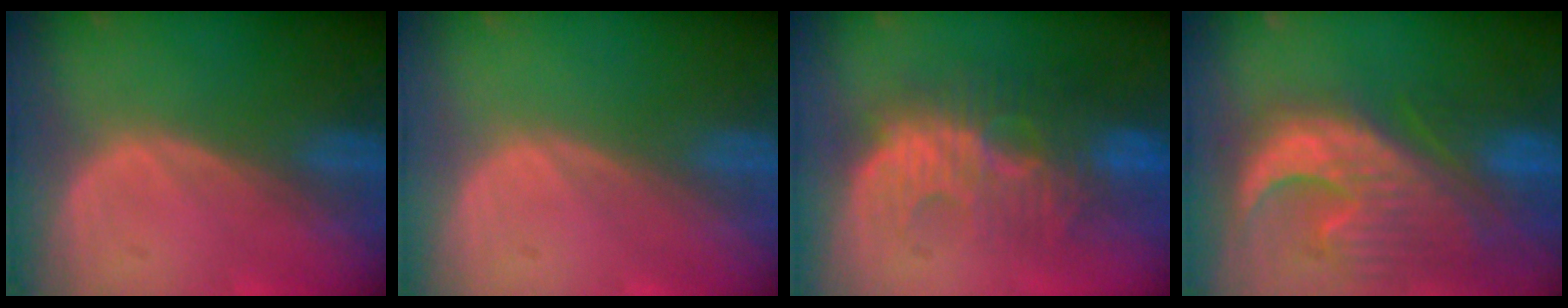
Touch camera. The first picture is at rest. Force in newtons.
{"total": 0.0}
{"total": 9.6, "press": 9.3, "slide": 2.2}
{"total": 13.2, "press": 11.4, "slide": 6.8}